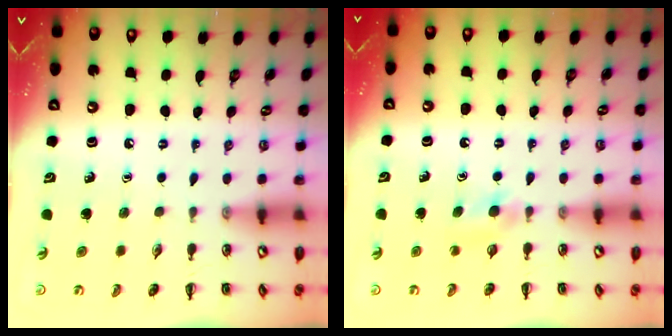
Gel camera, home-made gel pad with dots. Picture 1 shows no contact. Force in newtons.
{"total": 3.8, "press": 3.5, "slide": 1.4}